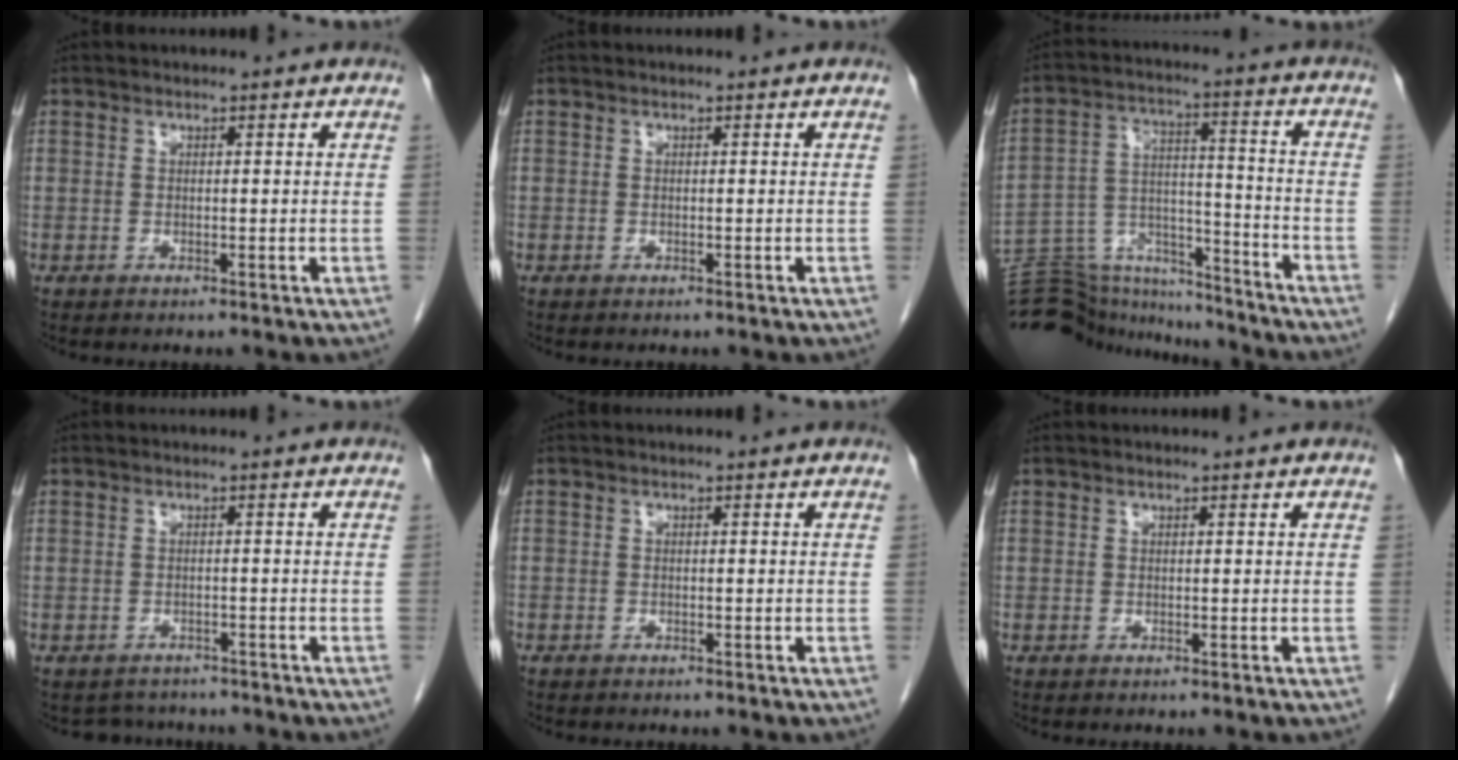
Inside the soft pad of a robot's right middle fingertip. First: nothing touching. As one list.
[{"total": 0.0}, {"total": 18.9, "force": [-17.6, 5.1, 4.4], "torque": [-0.105, 0.033, -0.275]}, {"total": 3.6, "force": [-3.3, 1.5, -0.2], "torque": [0.002, 0.004, -0.047]}, {"total": 0.5, "force": [-0.4, 0.3, 0.0], "torque": [-0.008, 0.003, -0.010]}, {"total": 0.0}]